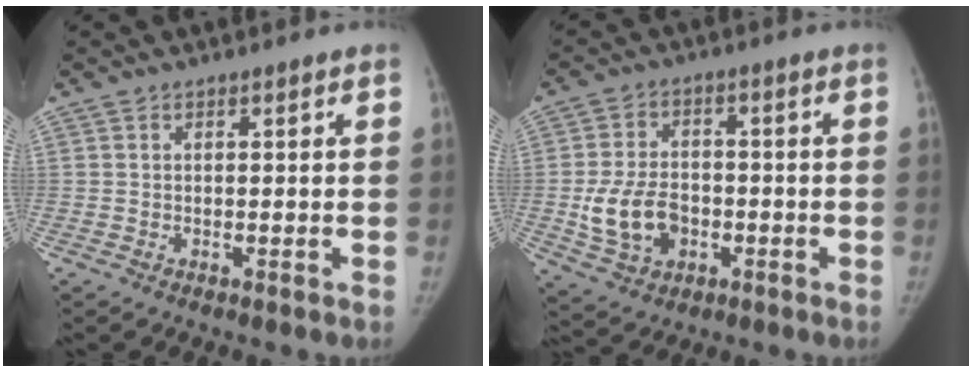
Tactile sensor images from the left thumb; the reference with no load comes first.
{"total": 10.1, "force": [-2.4, 7.4, 6.5], "torque": [-0.106, 0.014, -0.034]}